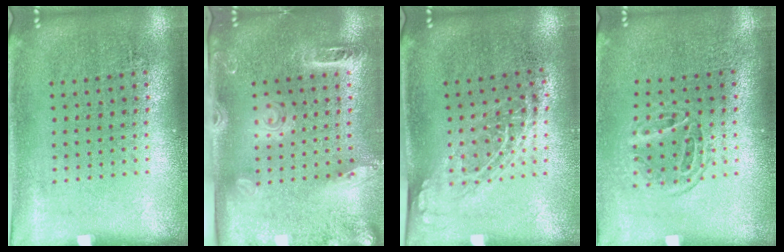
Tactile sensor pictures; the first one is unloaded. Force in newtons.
{"total": 2.7, "press": 2.1, "slide": 1.8}
{"total": 1.3, "press": 1.0, "slide": 0.8}
{"total": 1.2, "press": 1.0, "slide": 0.6}